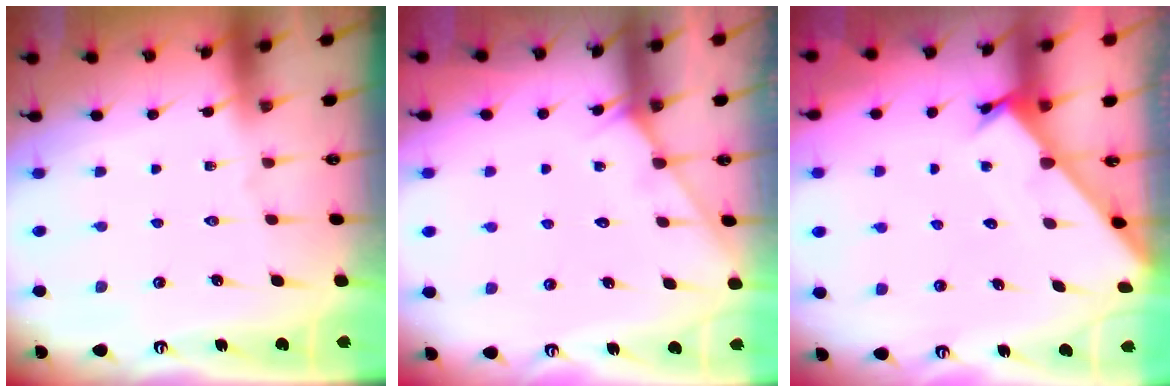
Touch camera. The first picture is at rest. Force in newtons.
{"total": 3.0, "press": 3.0, "slide": 0.3}
{"total": 2.4, "press": 2.4, "slide": 0.3}